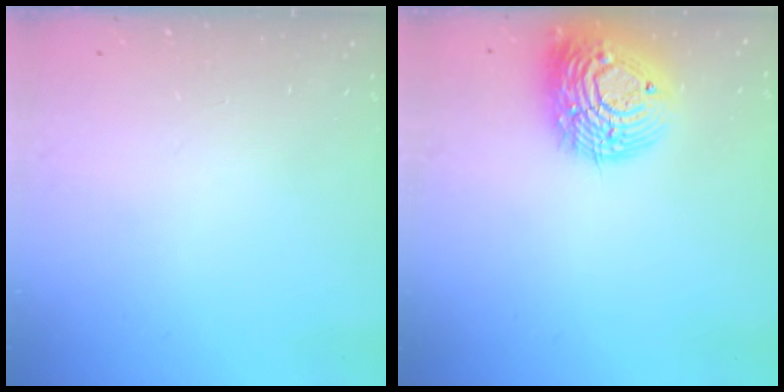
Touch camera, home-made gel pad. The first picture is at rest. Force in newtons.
{"total": 18.6, "press": 18.5, "slide": 1.5}